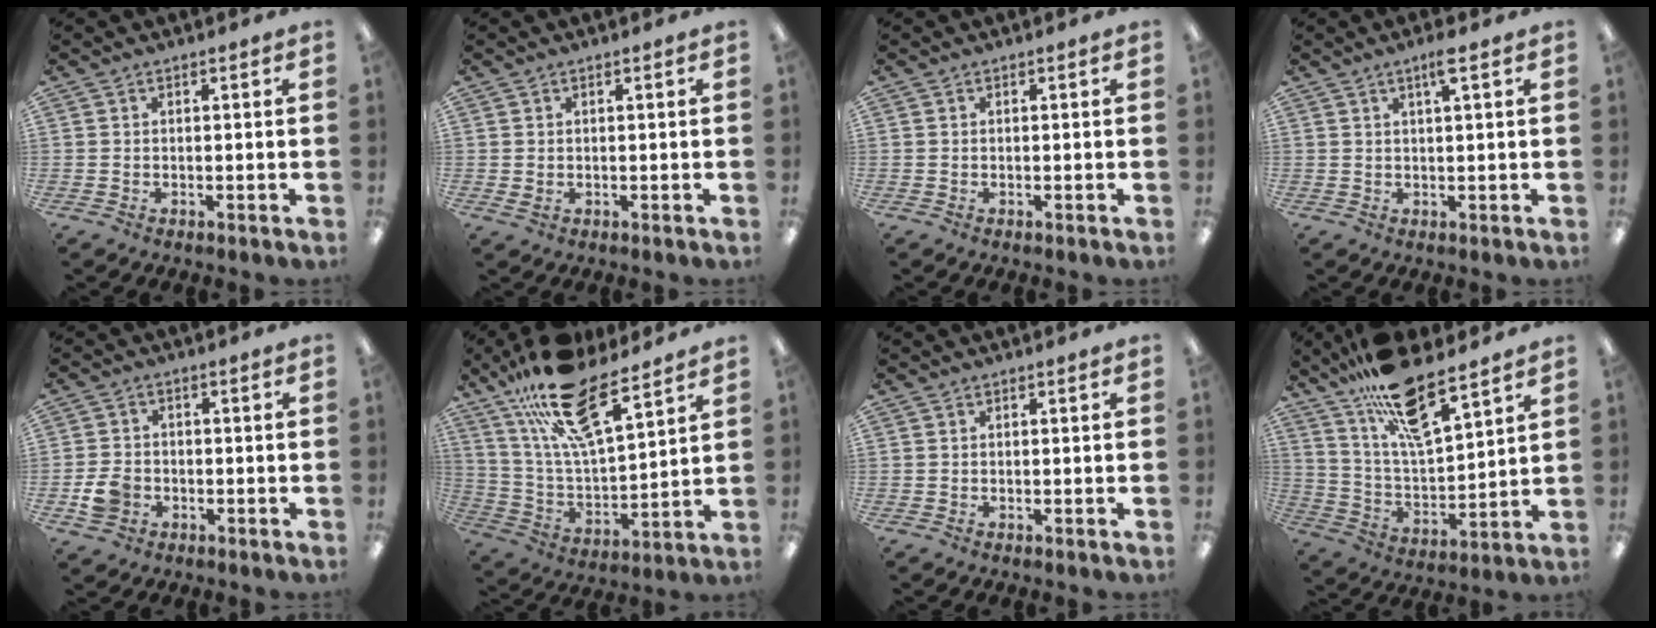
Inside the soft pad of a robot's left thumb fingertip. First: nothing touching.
{"total": 1.1, "force": [0.3, 0.6, 0.8], "torque": [-0.008, -0.001, 0.003]}
{"total": 0.0}
{"total": 3.6, "force": [2.1, 0.1, 2.9], "torque": [-0.045, -0.004, 0.030]}
{"total": 5.4, "force": [-2.0, 4.3, 2.7], "torque": [-0.054, 0.003, -0.038]}
{"total": 21.6, "force": [14.6, 7.9, 13.8], "torque": [-0.251, -0.072, 0.257]}
{"total": 0.0}
{"total": 16.6, "force": [12.6, 4.7, 9.8], "torque": [-0.182, -0.071, 0.218]}